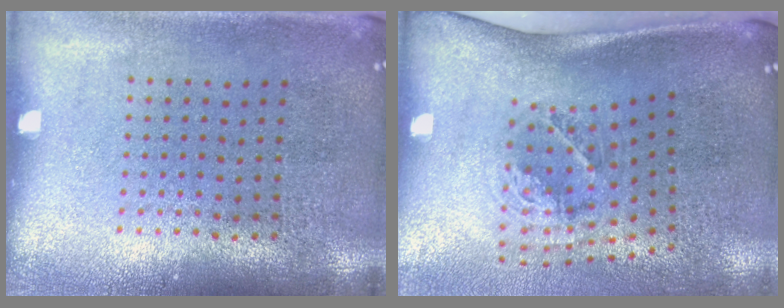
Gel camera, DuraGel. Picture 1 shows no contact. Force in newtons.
{"total": 2.0, "press": 1.3, "slide": 1.6}